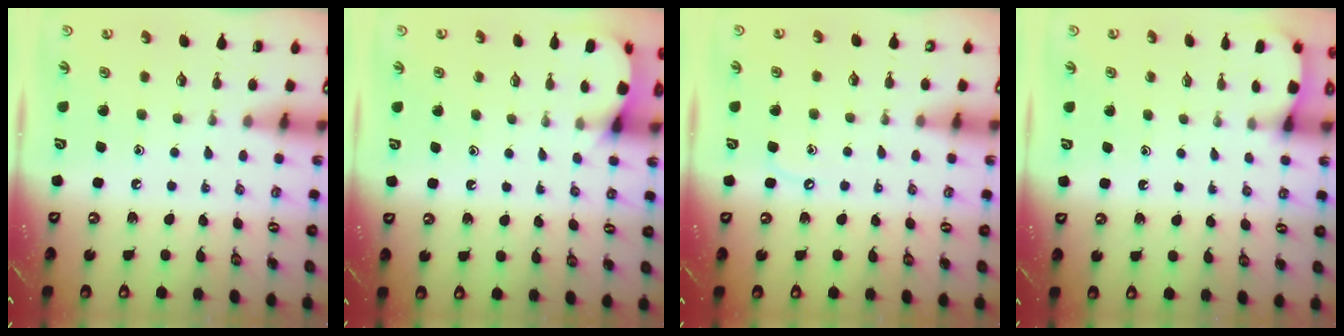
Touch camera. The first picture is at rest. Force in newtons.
{"total": 4.1, "press": 4.0, "slide": 0.4}
{"total": 3.4, "press": 3.4, "slide": 0.4}
{"total": 1.2, "press": 1.2, "slide": 0.0}